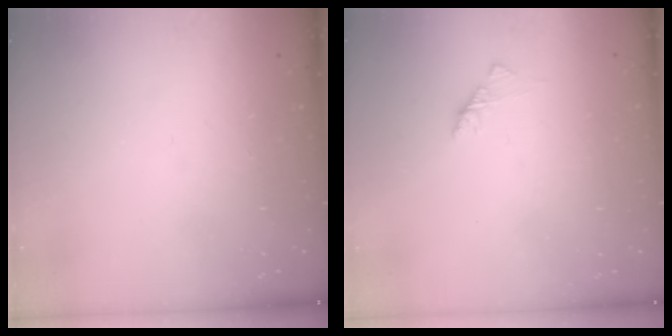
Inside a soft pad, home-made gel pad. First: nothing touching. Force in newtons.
{"total": 1.7, "press": 1.6, "slide": 0.5}